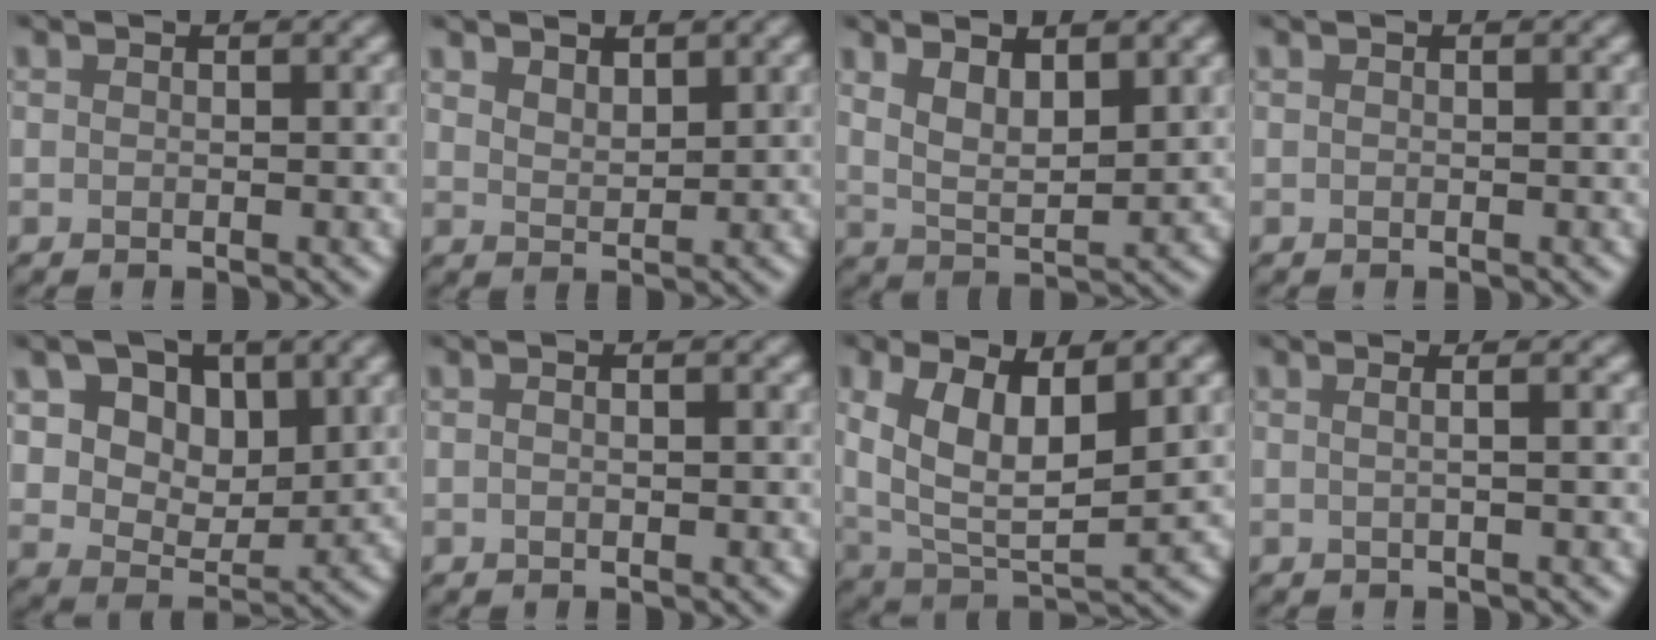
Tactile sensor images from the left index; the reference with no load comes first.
{"total": 2.1, "force": [1.6, 0.9, 1.0], "torque": [-0.021, -0.003, 0.035]}
{"total": 4.9, "force": [2.3, 1.8, 3.9], "torque": [-0.079, -0.009, 0.044]}
{"total": 0.0}
{"total": 8.7, "force": [3.6, 5.3, 5.8], "torque": [-0.106, 0.001, 0.058]}
{"total": 2.4, "force": [0.7, 1.3, 1.9], "torque": [-0.015, 0.017, -0.013]}
{"total": 8.6, "force": [2.1, 3.8, 7.4], "torque": [-0.154, -0.005, 0.037]}
{"total": 3.0, "force": [0.8, 1.5, 2.5], "torque": [-0.013, 0.015, -0.021]}